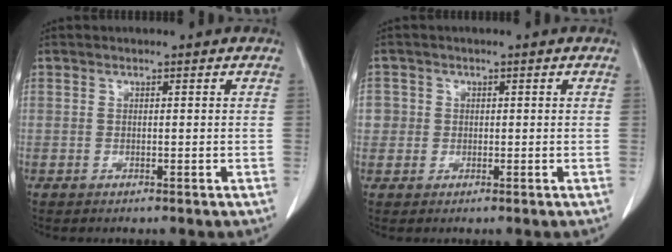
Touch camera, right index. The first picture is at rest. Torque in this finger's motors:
{"motor_torque": [0.17, 0.00, -0.02, 0.01]}